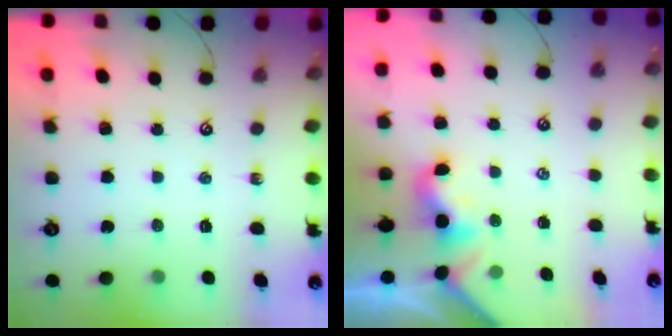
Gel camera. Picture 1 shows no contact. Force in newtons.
{"total": 1.9, "press": 1.8, "slide": 0.6}